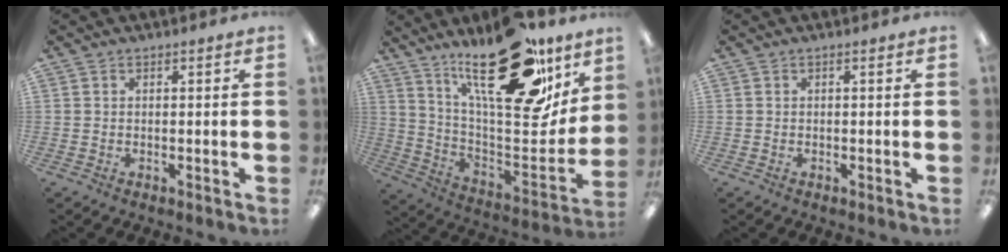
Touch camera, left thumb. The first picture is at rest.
{"total": 30.3, "force": [19.5, 11.6, 20.2], "torque": [-0.277, -0.122, 0.327]}
{"total": 0.0}